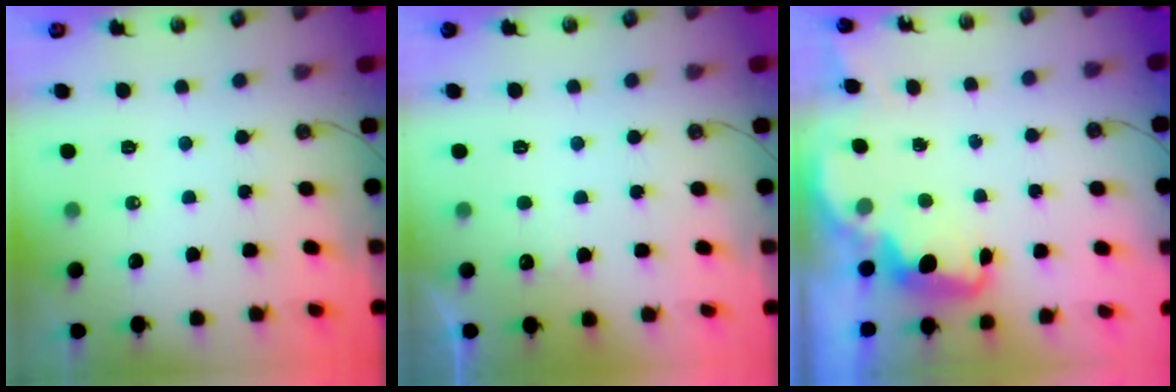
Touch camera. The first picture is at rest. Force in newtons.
{"total": 2.8, "press": 2.6, "slide": 1.0}
{"total": 2.5, "press": 2.4, "slide": 0.7}